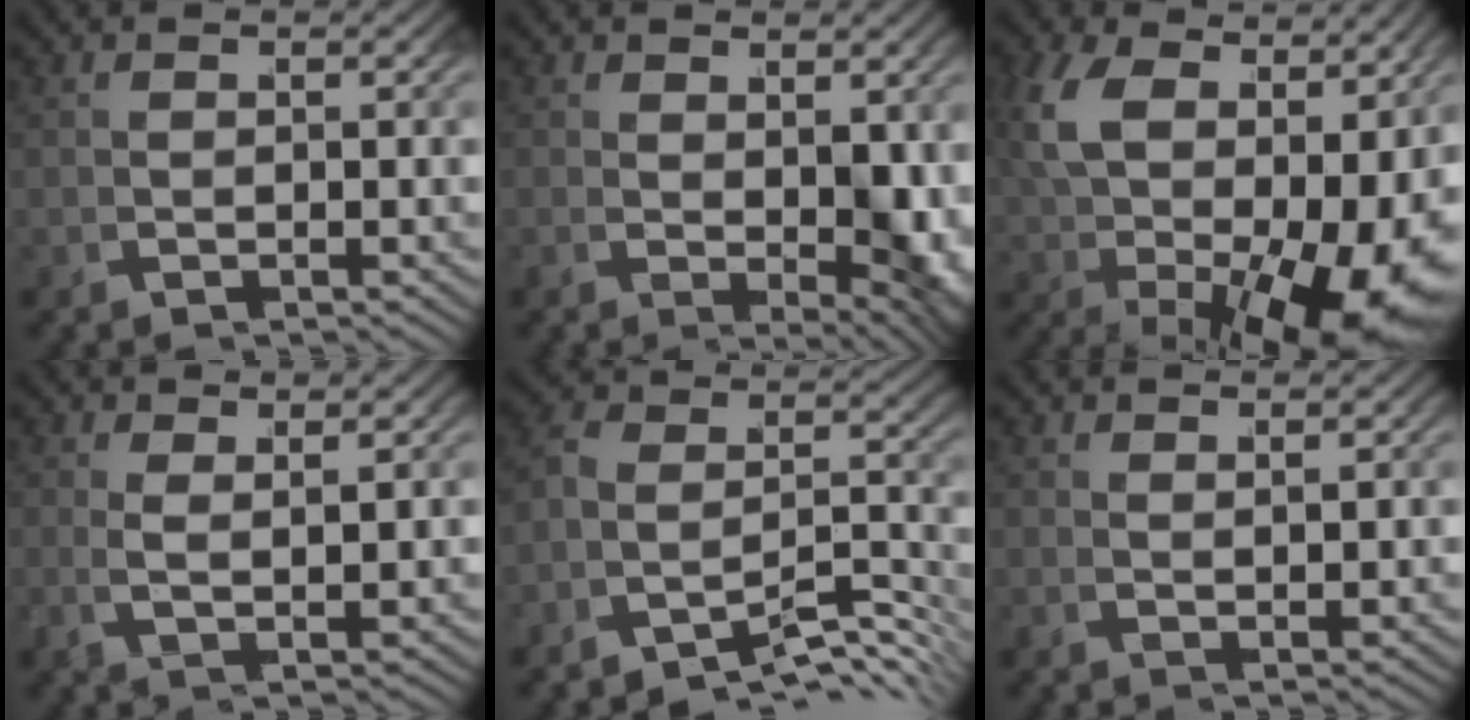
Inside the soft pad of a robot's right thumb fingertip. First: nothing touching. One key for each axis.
{"total": 4.3, "fx": -0.2, "fy": 2.0, "fz": 3.8, "tx": -0.051, "ty": -0.024, "tz": 0.015}
{"total": 13.5, "fx": 0.1, "fy": 8.4, "fz": 10.6, "tx": -0.204, "ty": -0.036, "tz": 0.027}
{"total": 1.4, "fx": 0.9, "fy": -0.5, "fz": 1.0, "tx": -0.022, "ty": 0.007, "tz": 0.019}
{"total": 6.7, "fx": -5.4, "fy": 2.8, "fz": 3.0, "tx": -0.052, "ty": -0.018, "tz": -0.078}
{"total": 0.8, "fx": 0.6, "fy": -0.5, "fz": -0.1, "tx": 0.007, "ty": 0.008, "tz": 0.011}